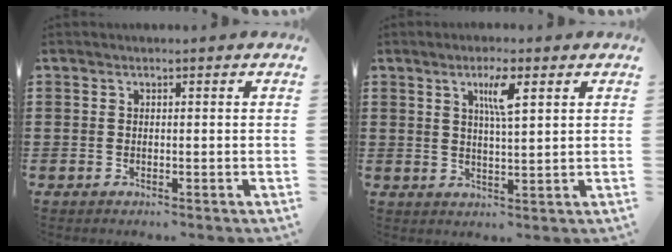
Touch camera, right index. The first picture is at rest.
{"total": 4.6, "force": [2.2, 0.7, 4.0], "torque": [-0.077, 0.005, 0.032]}